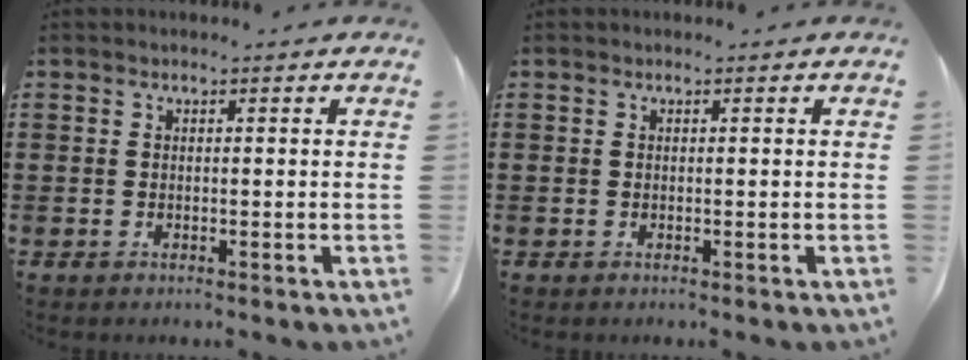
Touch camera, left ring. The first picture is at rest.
{"total": 0.0}